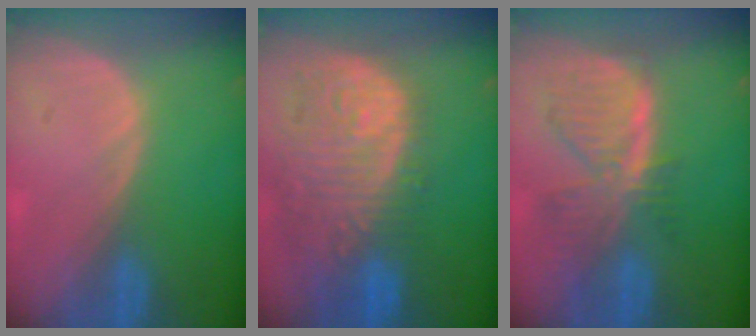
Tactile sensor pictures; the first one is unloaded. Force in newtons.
{"total": 13.7, "press": 11.4, "slide": 7.6}
{"total": 8.0, "press": 7.1, "slide": 3.8}